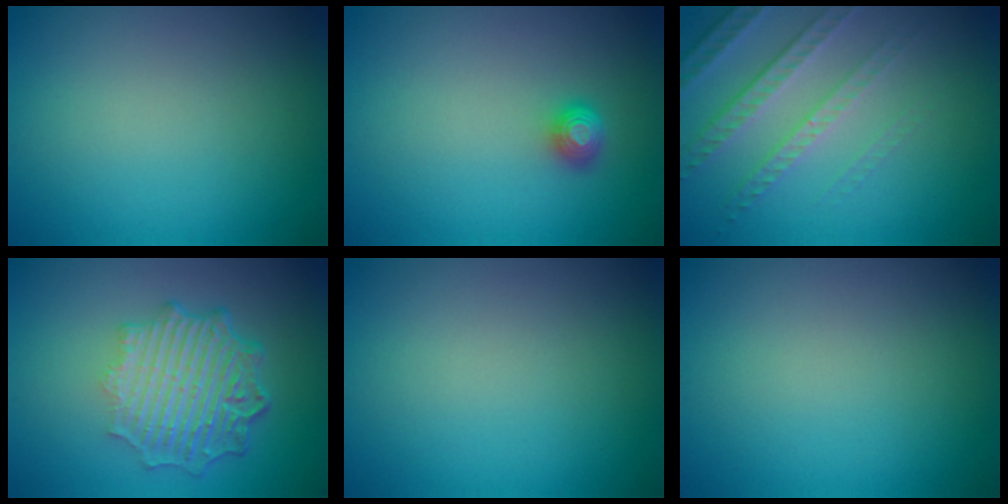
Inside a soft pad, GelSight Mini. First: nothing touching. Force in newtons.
{"total": 1.6, "press": 1.4, "slide": 0.6}
{"total": 4.5, "press": 3.4, "slide": 3.0}
{"total": 6.5, "press": 4.8, "slide": 4.4}
{"total": 0.0}
{"total": 0.0}